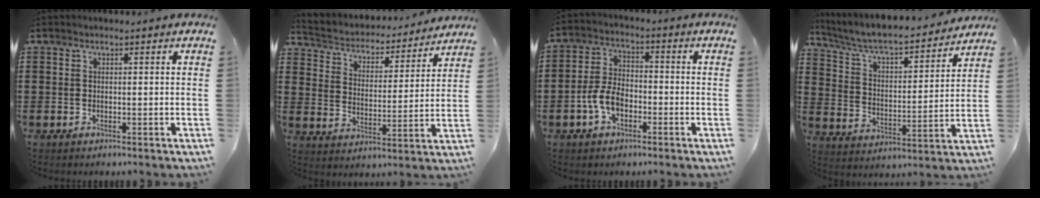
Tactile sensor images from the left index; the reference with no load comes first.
{"total": 3.2, "force": [3.2, 0.7, 0.2], "torque": [-0.027, -0.031, 0.044]}
{"total": 6.0, "force": [-2.4, 3.5, 4.4], "torque": [-0.109, 0.001, -0.052]}
{"total": 6.1, "force": [5.5, 0.7, 2.6], "torque": [-0.076, -0.040, 0.087]}